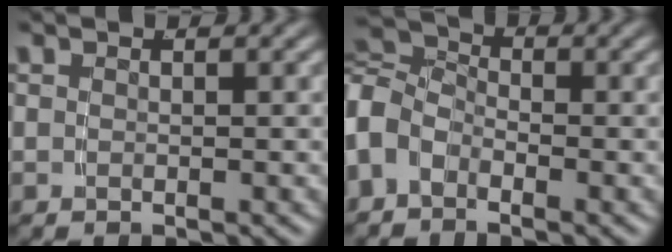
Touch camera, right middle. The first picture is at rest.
{"total": 6.4, "force": [-0.3, 5.7, 2.8], "torque": [-0.065, -0.013, -0.010]}